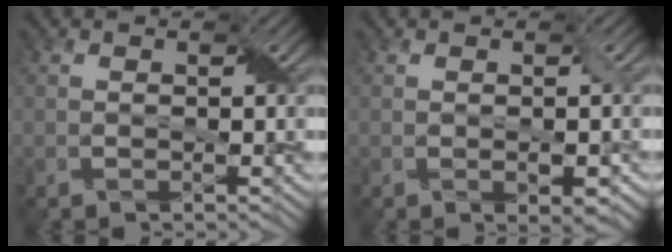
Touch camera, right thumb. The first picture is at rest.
{"total": 2.1, "force": [-0.4, 0.8, 2.0], "torque": [-0.032, -0.006, 0.001]}